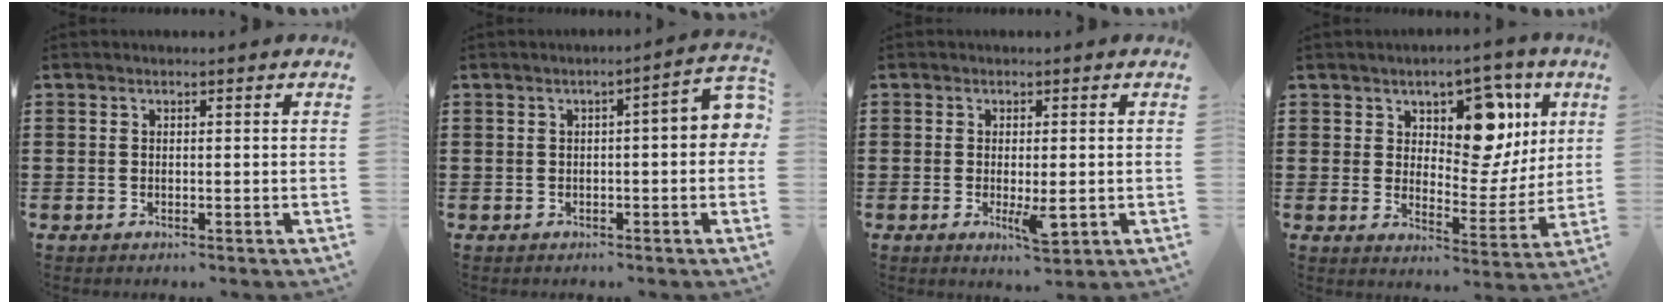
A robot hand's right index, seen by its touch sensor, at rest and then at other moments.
{"total": 4.3, "force": [-0.1, 0.9, 4.3], "torque": [-0.058, -0.001, -0.007]}
{"total": 4.5, "force": [-1.0, 1.2, 4.2], "torque": [-0.088, -0.014, -0.019]}
{"total": 10.4, "force": [5.6, 5.9, 6.5], "torque": [-0.101, -0.024, 0.094]}